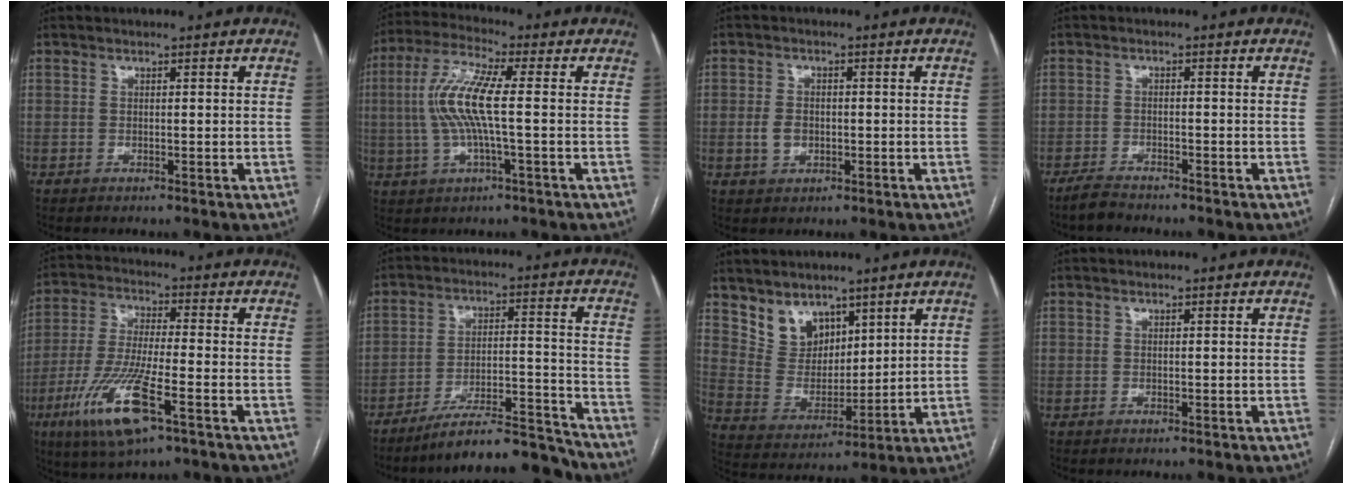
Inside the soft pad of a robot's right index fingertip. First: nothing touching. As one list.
[{"total": 10.1, "force": [0.1, 1.1, 10.1], "torque": [-0.217, 0.014, -0.004]}, {"total": 3.3, "force": [-0.5, 2.5, 2.1], "torque": [-0.041, 0.007, -0.004]}, {"total": 3.0, "force": [-2.8, 0.5, 1.0], "torque": [-0.024, -0.007, -0.052]}, {"total": 13.4, "force": [-6.2, 2.1, 11.7], "torque": [-0.244, -0.024, -0.112]}, {"total": 13.6, "force": [-12.7, 1.1, 4.8], "torque": [-0.061, 0.035, -0.208]}, {"total": 8.3, "force": [5.8, 5.4, 2.3], "torque": [-0.051, 0.013, 0.125]}, {"total": 0.0}]